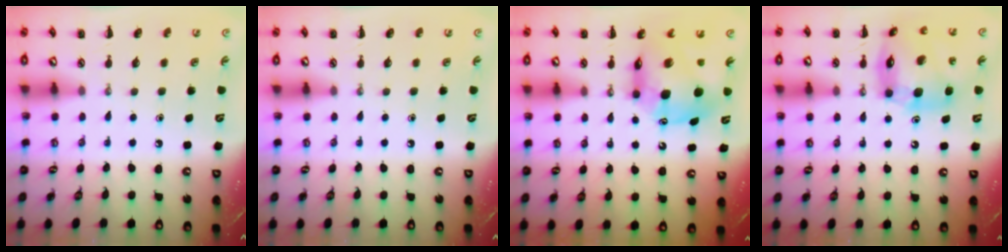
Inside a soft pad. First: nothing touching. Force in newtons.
{"total": 0.0}
{"total": 11.7, "press": 11.1, "slide": 3.5}
{"total": 13.2, "press": 12.8, "slide": 3.2}